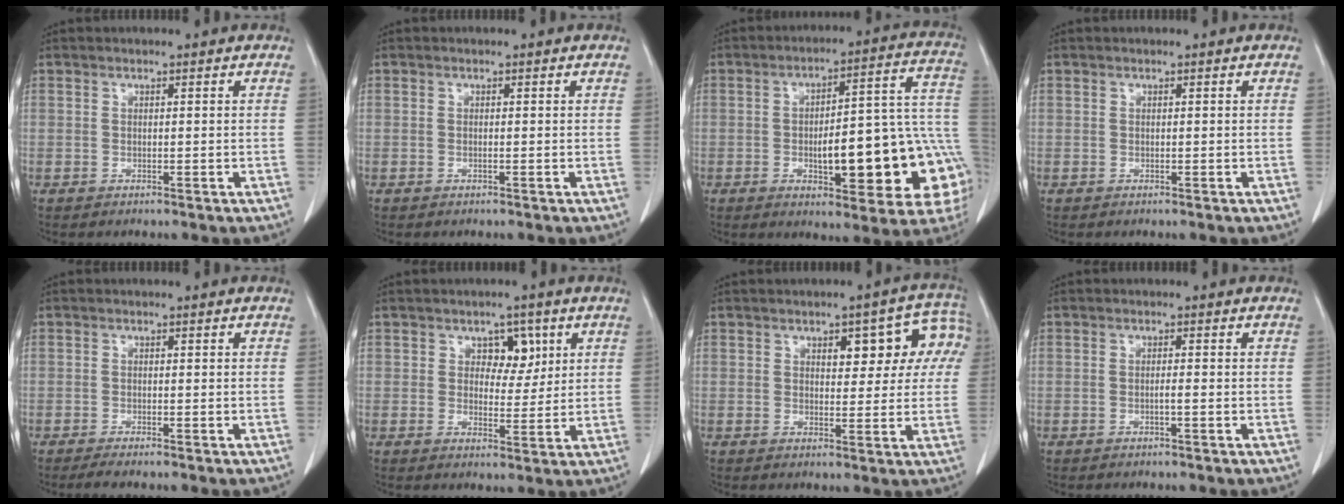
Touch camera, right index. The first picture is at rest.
{"total": 0.0}
{"total": 20.5, "force": [-4.6, 5.4, 19.3], "torque": [-0.173, 0.040, -0.047]}
{"total": 0.0}
{"total": 2.5, "force": [-2.1, 0.0, 1.4], "torque": [-0.021, -0.005, -0.031]}
{"total": 4.5, "force": [1.9, 2.9, 2.8], "torque": [-0.030, 0.006, 0.030]}
{"total": 8.5, "force": [2.8, 4.1, 6.9], "torque": [-0.067, 0.033, 0.032]}
{"total": 0.9, "force": [-0.4, -0.1, 0.8], "torque": [-0.013, 0.001, -0.008]}